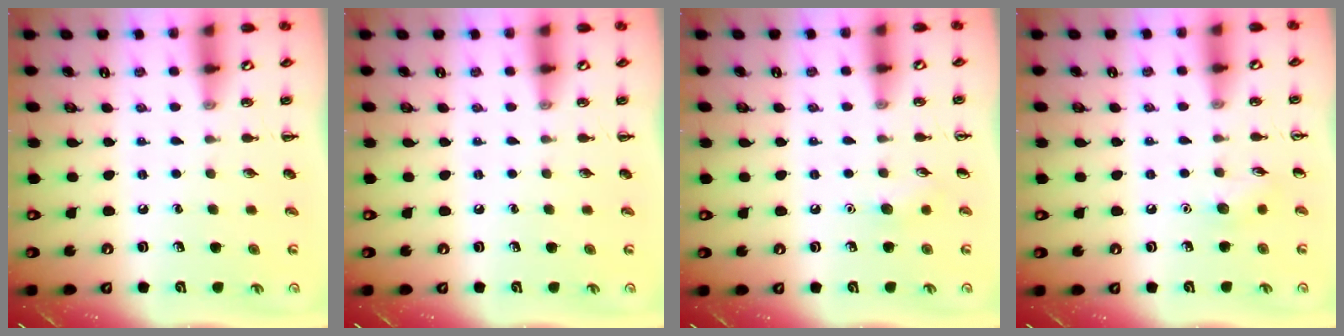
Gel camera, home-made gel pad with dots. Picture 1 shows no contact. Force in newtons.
{"total": 0.0}
{"total": 5.8, "press": 5.6, "slide": 1.7}
{"total": 5.6, "press": 5.3, "slide": 1.8}